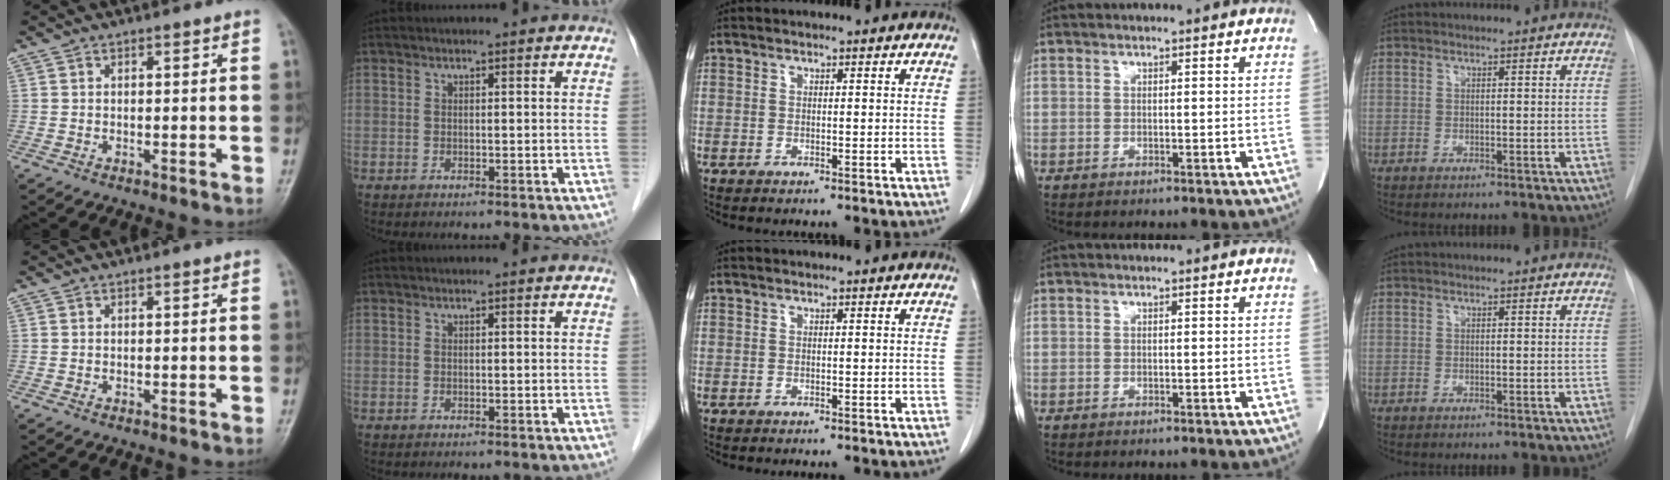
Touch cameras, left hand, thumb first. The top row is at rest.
{}